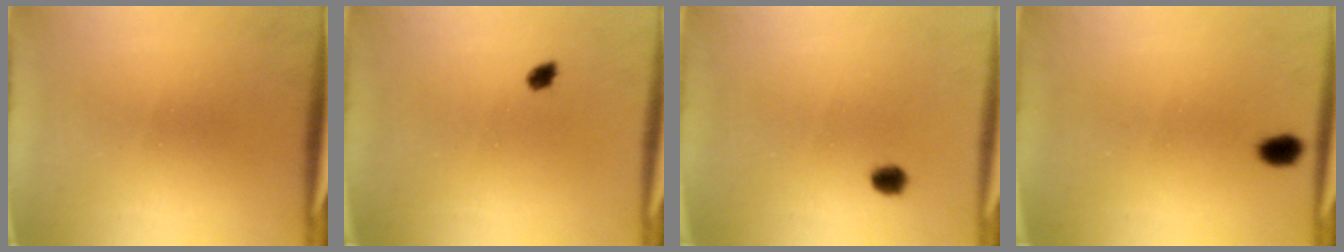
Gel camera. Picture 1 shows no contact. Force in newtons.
{"total": 1.5}
{"total": 2.4}
{"total": 2.4}